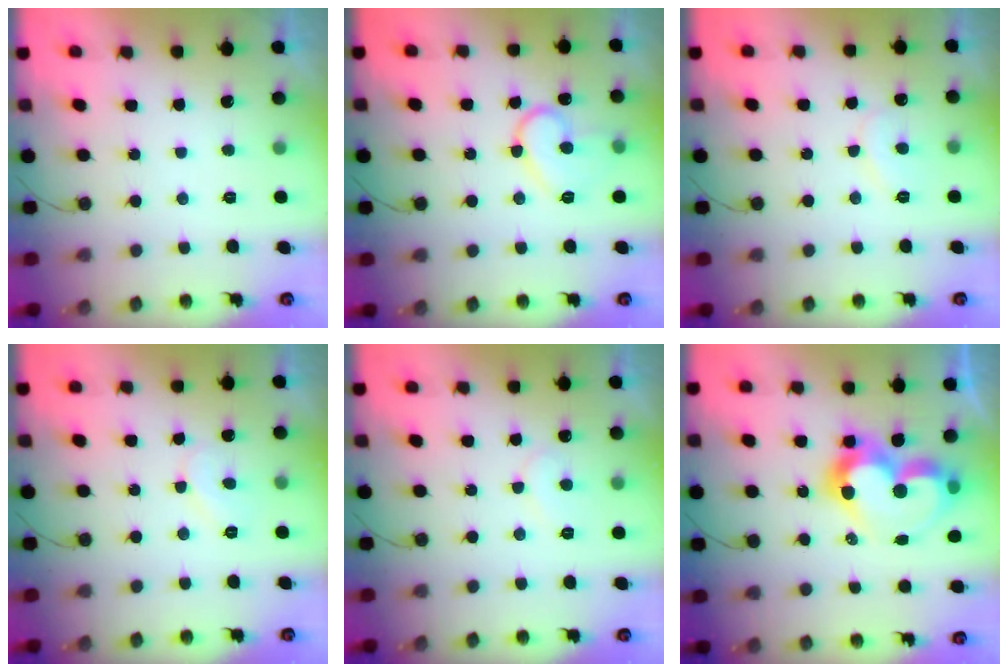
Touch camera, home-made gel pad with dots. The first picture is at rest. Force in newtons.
{"total": 12.2, "press": 12.1, "slide": 0.9}
{"total": 6.9, "press": 6.9, "slide": 0.2}
{"total": 5.7, "press": 5.6, "slide": 0.6}
{"total": 6.0, "press": 6.0, "slide": 0.6}
{"total": 15.2, "press": 15.1, "slide": 2.0}